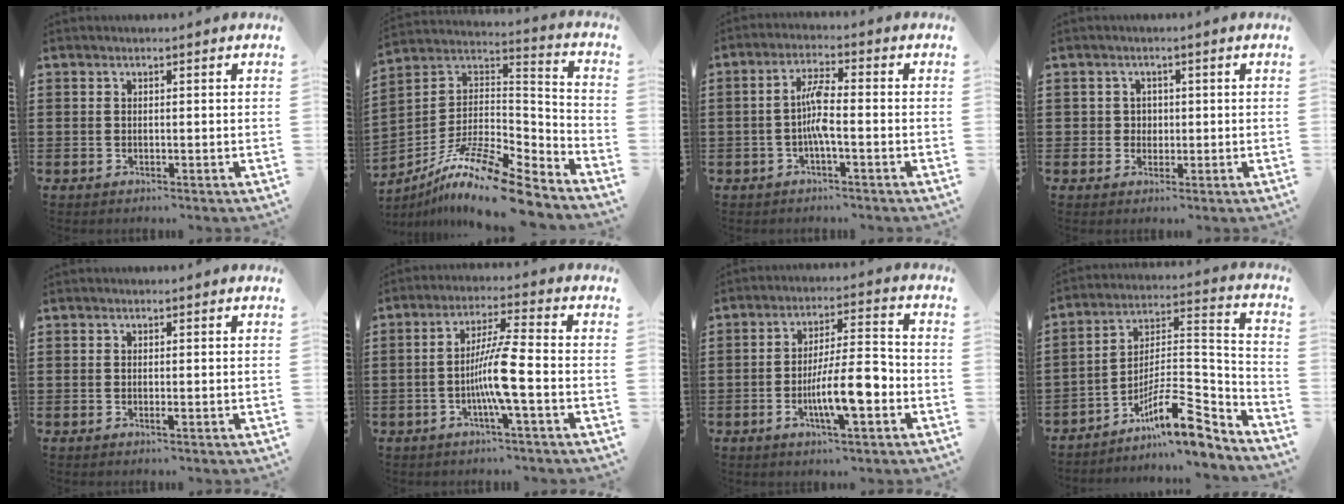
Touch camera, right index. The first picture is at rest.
{"total": 13.7, "force": [-10.5, 2.0, 8.6], "torque": [-0.164, 0.014, -0.200]}
{"total": 5.1, "force": [-1.0, 1.0, 4.9], "torque": [-0.103, 0.000, -0.026]}
{"total": 2.0, "force": [0.0, 1.9, 0.5], "torque": [-0.018, 0.007, -0.002]}
{"total": 0.8, "force": [-0.3, 0.0, 0.8], "torque": [-0.022, -0.008, -0.007]}
{"total": 7.8, "force": [-2.2, 0.1, 7.5], "torque": [-0.151, -0.011, -0.049]}
{"total": 10.2, "force": [-3.3, 2.7, 9.3], "torque": [-0.163, -0.003, -0.062]}
{"total": 11.6, "force": [-8.2, 3.0, 7.6], "torque": [-0.125, 0.010, -0.156]}